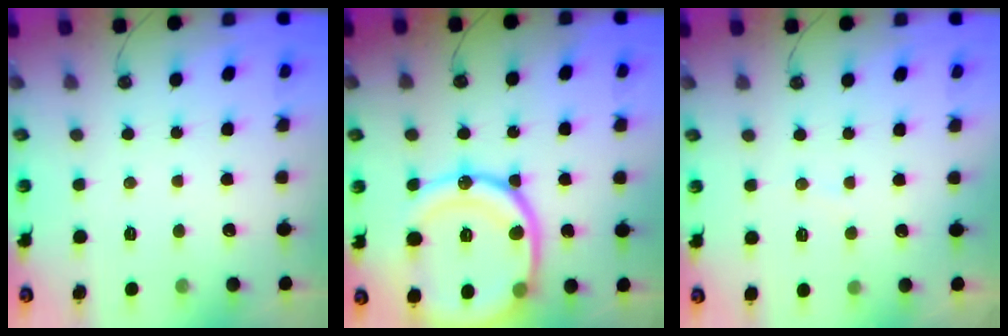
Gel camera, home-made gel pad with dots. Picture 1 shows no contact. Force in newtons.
{"total": 24.4, "press": 24.3, "slide": 2.6}
{"total": 2.9, "press": 2.6, "slide": 1.2}